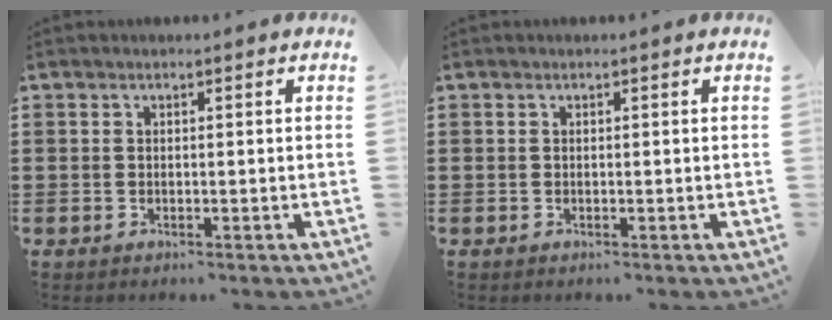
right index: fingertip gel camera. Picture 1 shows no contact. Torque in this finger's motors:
{"motor_torque": [0.00, 0.00, 0.00, 0.00]}